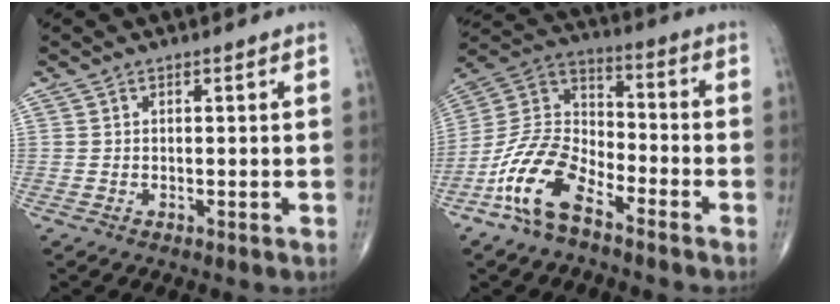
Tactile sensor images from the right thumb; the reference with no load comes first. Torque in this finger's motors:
{"motor_torque": [0.17, 0.15, 0.09, -0.32, 0.38]}